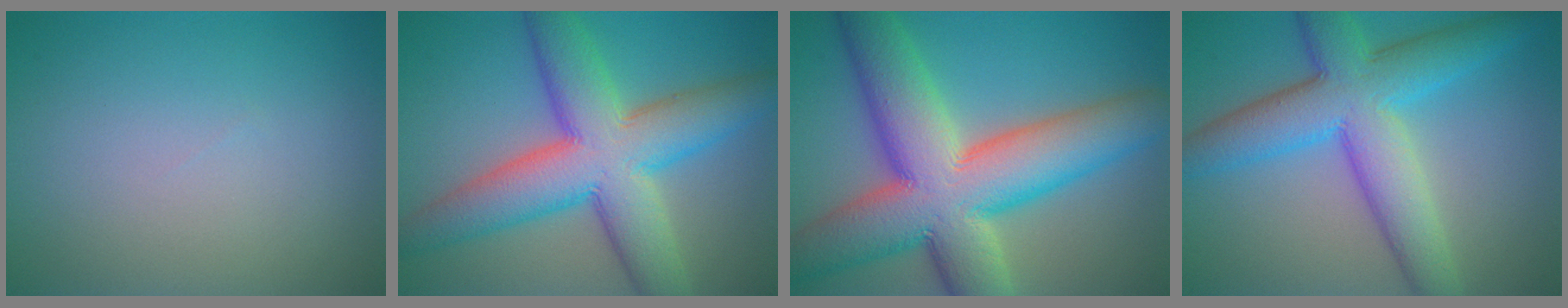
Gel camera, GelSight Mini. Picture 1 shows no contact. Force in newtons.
{"total": 11.1, "press": 11.1, "slide": 0.4}
{"total": 14.4, "press": 14.4, "slide": 0.9}
{"total": 9.0, "press": 9.0, "slide": 0.1}